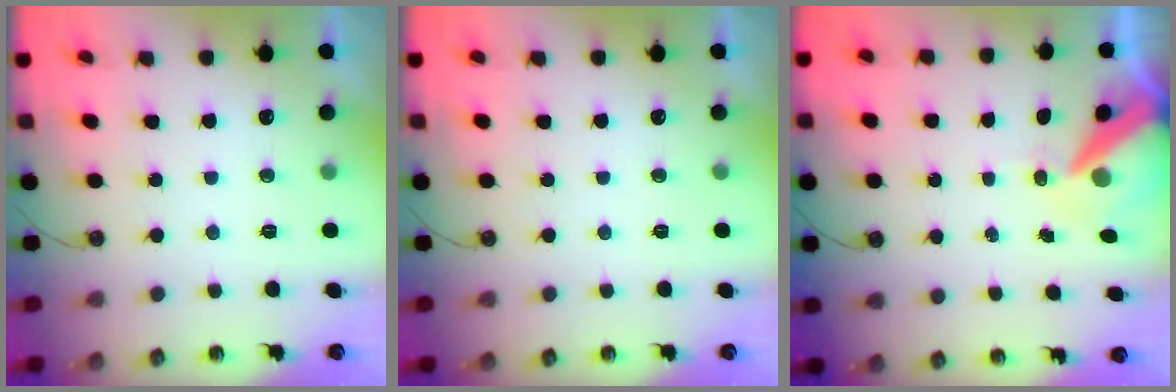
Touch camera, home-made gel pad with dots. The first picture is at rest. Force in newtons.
{"total": 0.0}
{"total": 11.1, "press": 11.0, "slide": 1.4}